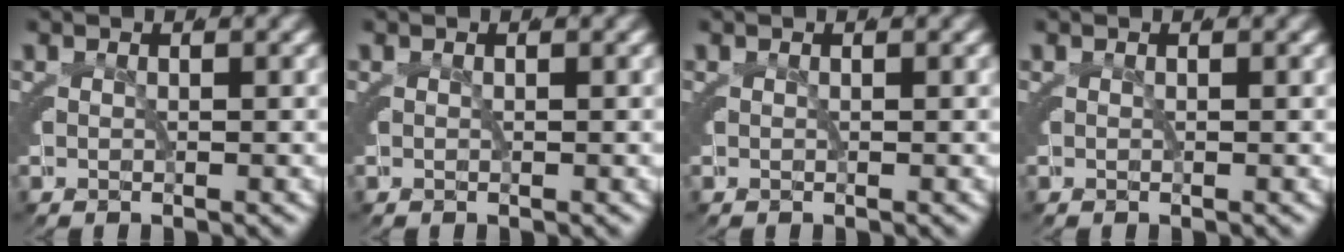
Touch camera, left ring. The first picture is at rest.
{"total": 0.0}
{"total": 0.0}
{"total": 0.0}